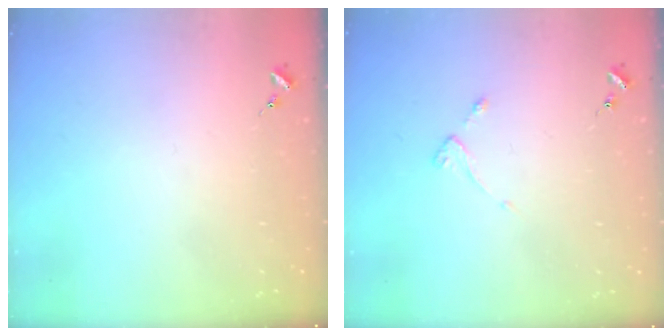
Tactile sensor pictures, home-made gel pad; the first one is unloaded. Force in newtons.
{"total": 2.7, "press": 2.6, "slide": 0.5}